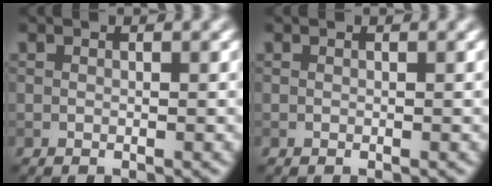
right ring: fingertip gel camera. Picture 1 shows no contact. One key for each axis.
{"total": 0.0}